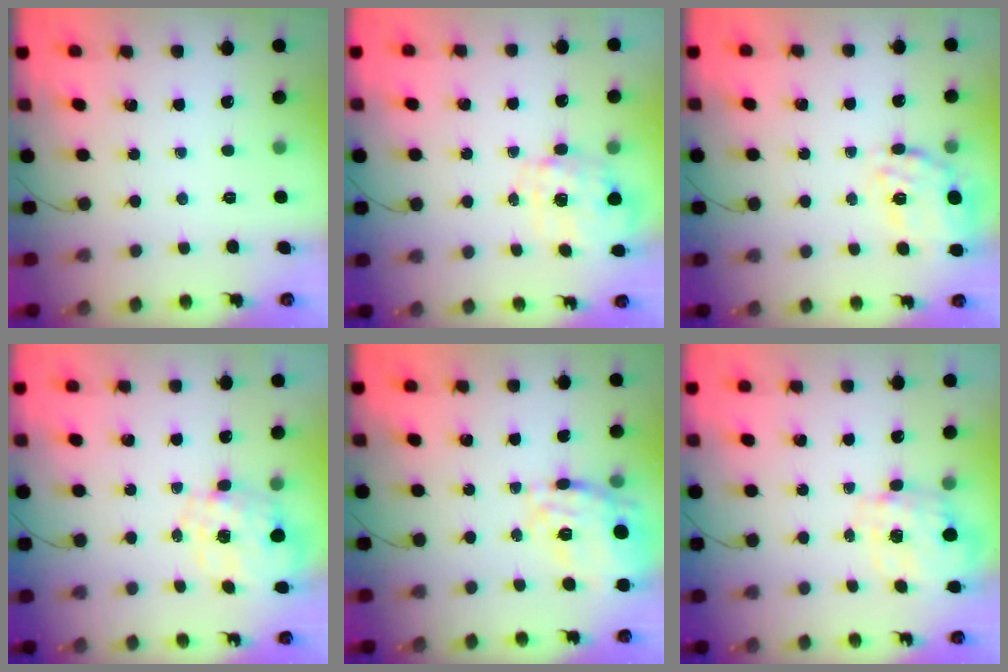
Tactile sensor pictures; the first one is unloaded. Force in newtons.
{"total": 2.8, "press": 2.7, "slide": 0.9}
{"total": 19.0, "press": 18.8, "slide": 3.2}
{"total": 2.0, "press": 1.8, "slide": 1.0}
{"total": 16.3, "press": 16.2, "slide": 1.4}
{"total": 2.5, "press": 2.3, "slide": 1.0}